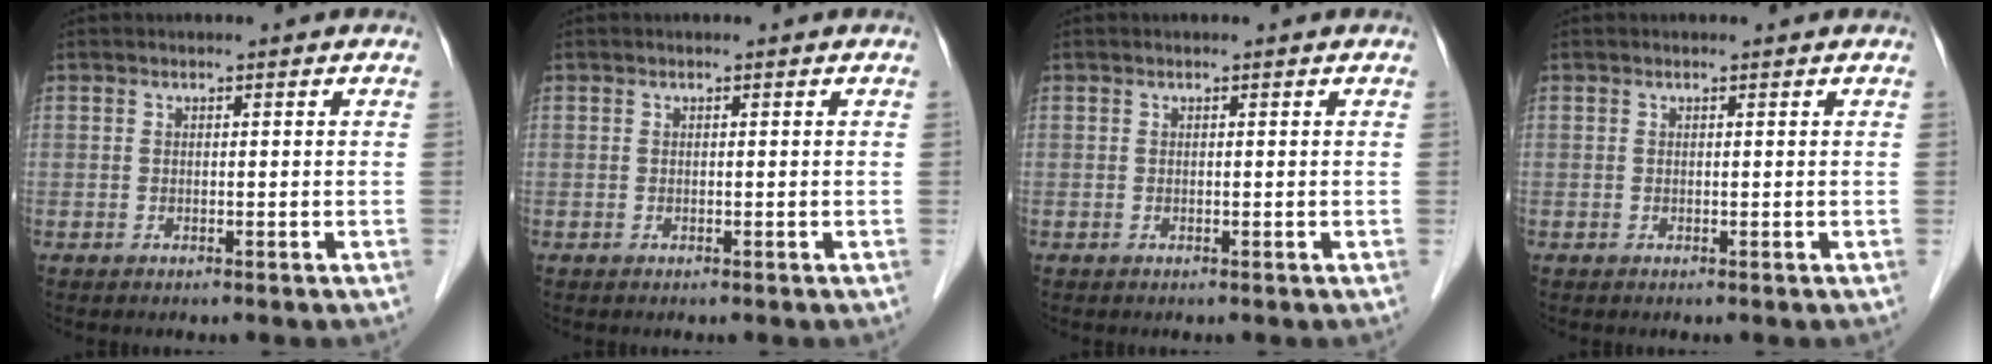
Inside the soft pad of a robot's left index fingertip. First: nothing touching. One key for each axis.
{"total": 0.0}
{"total": 0.0}
{"total": 0.0}